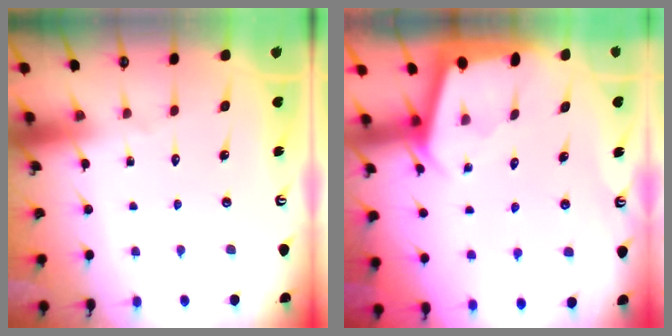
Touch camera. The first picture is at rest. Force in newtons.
{"total": 2.2, "press": 2.2, "slide": 0.2}